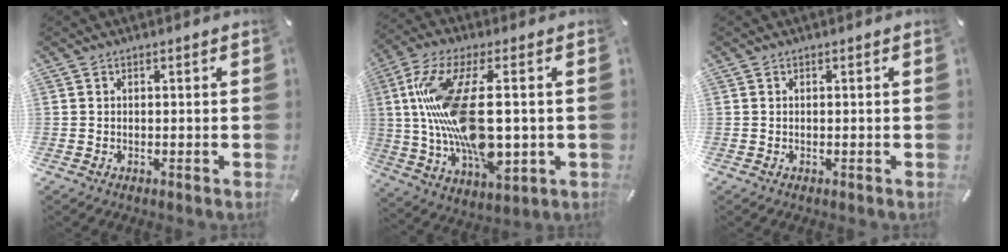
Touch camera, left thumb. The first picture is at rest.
{"total": 21.2, "force": [1.6, 9.1, 19.0], "torque": [-0.393, -0.015, 0.028]}
{"total": 0.0}